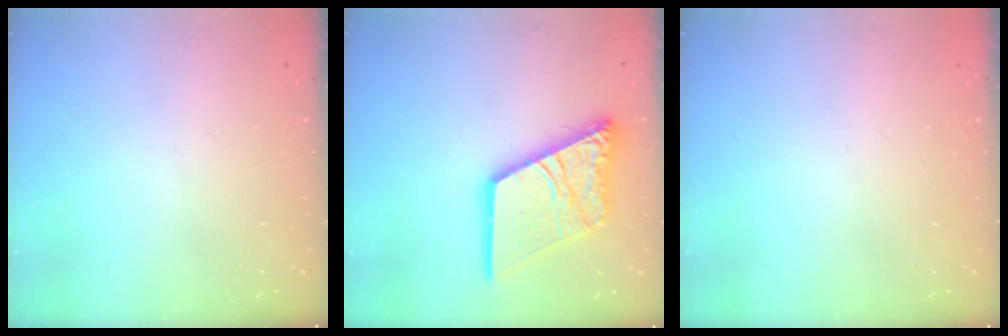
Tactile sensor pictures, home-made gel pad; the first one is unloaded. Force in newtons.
{"total": 18.7, "press": 18.6, "slide": 2.5}
{"total": 0.0}